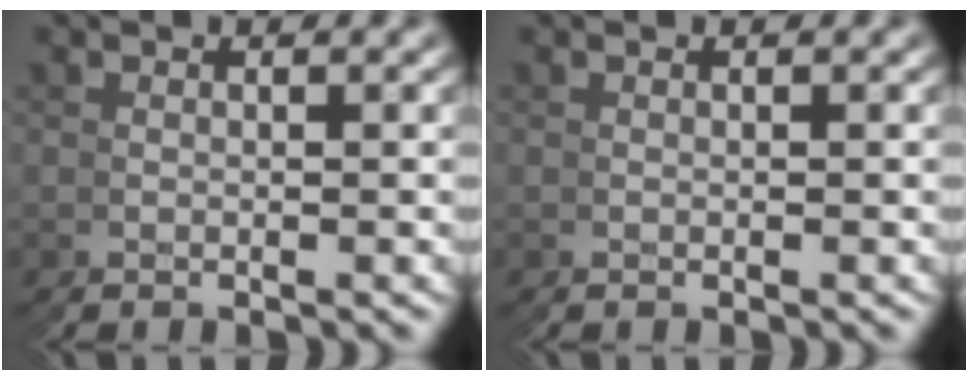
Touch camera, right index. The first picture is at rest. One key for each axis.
{"total": 0.0}